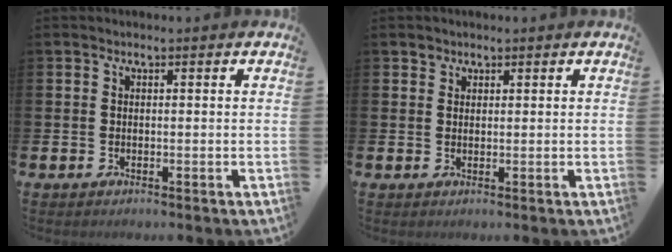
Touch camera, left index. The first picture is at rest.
{"total": 1.4, "force": [1.1, 0.8, 0.0], "torque": [0.007, 0.001, 0.020]}